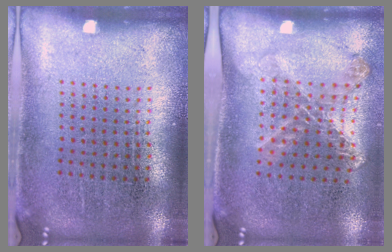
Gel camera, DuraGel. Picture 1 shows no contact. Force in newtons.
{"total": 1.3, "press": 1.2, "slide": 0.4}